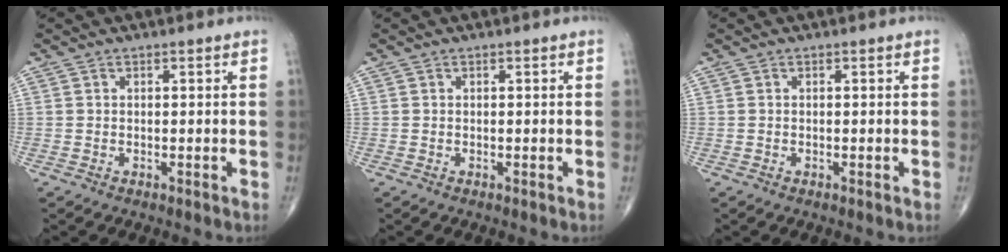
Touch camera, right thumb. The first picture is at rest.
{"total": 0.0}
{"total": 0.0}